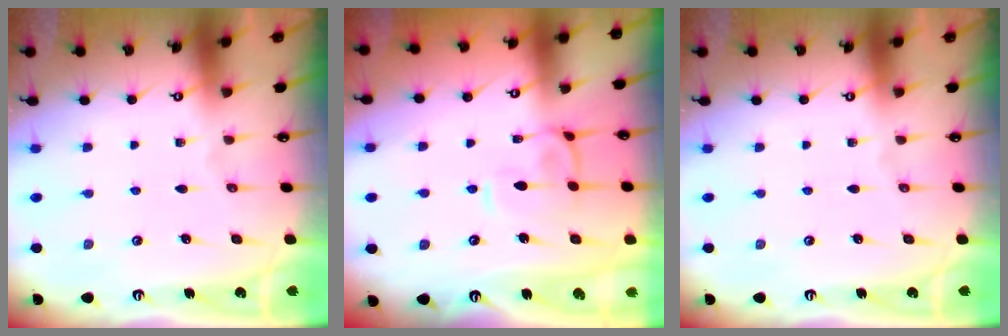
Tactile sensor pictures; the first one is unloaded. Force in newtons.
{"total": 1.1, "press": 0.9, "slide": 0.7}
{"total": 0.0}